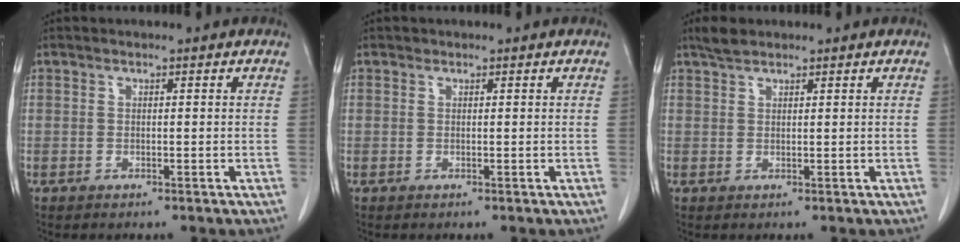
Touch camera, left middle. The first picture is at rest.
{"total": 0.0}
{"total": 2.2, "force": [1.9, 0.7, 0.8], "torque": [-0.021, 0.007, 0.036]}